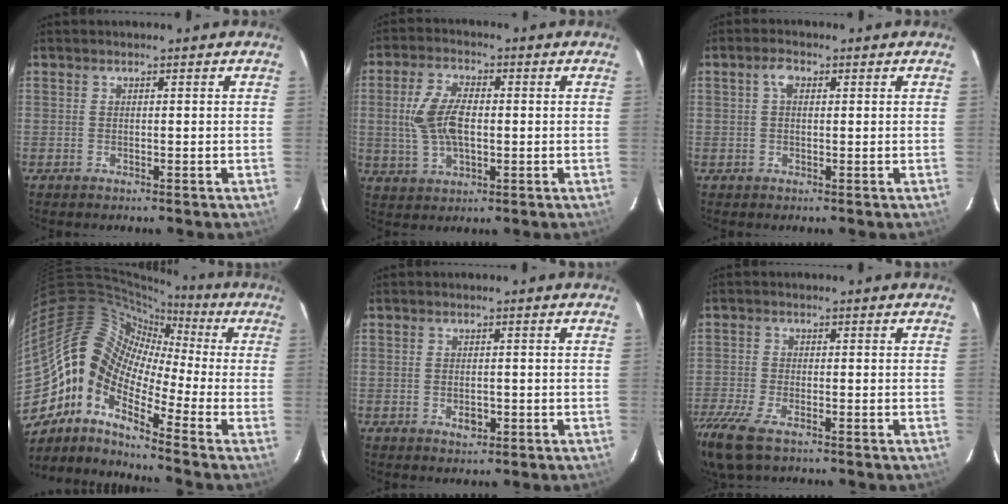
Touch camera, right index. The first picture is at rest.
{"total": 9.7, "force": [0.2, 5.2, 8.1], "torque": [-0.166, 0.005, 0.009]}
{"total": 2.4, "force": [0.7, 1.5, 1.7], "torque": [-0.033, 0.009, 0.012]}
{"total": 15.0, "force": [-4.7, 8.5, 11.5], "torque": [-0.192, 0.003, -0.117]}
{"total": 2.4, "force": [-0.8, 1.6, 1.7], "torque": [-0.028, -0.004, -0.010]}
{"total": 10.9, "force": [-7.4, 4.1, 6.9], "torque": [-0.170, -0.046, -0.142]}